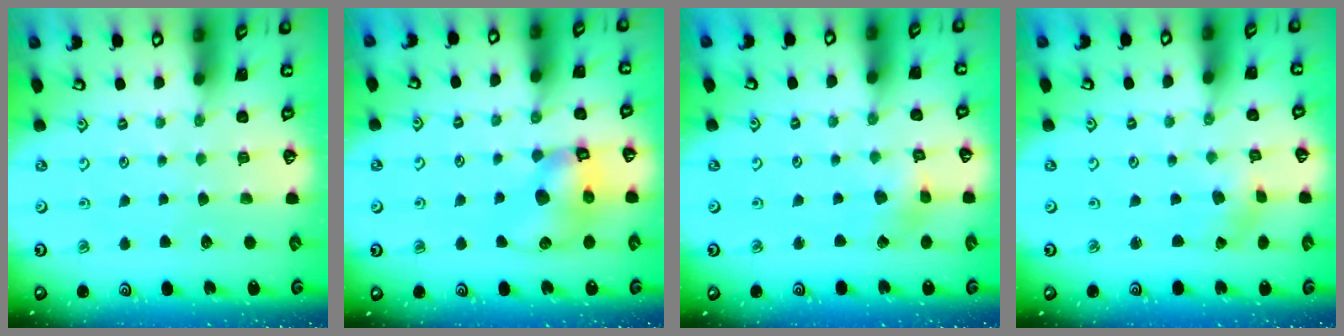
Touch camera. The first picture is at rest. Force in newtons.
{"total": 10.8, "press": 10.7, "slide": 1.5}
{"total": 3.4, "press": 3.4, "slide": 0.3}
{"total": 1.1, "press": 1.0, "slide": 0.1}